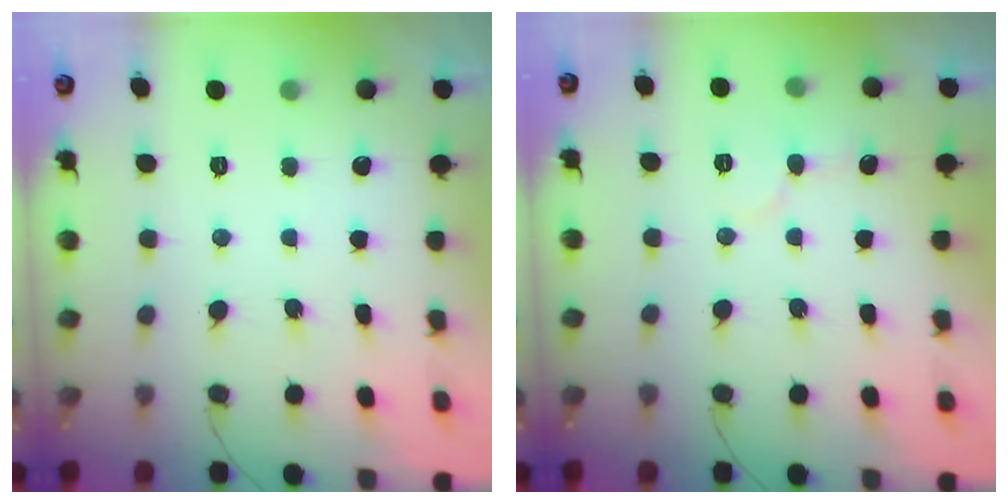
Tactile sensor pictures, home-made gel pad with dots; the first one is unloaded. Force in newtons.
{"total": 6.5, "press": 6.5, "slide": 0.4}